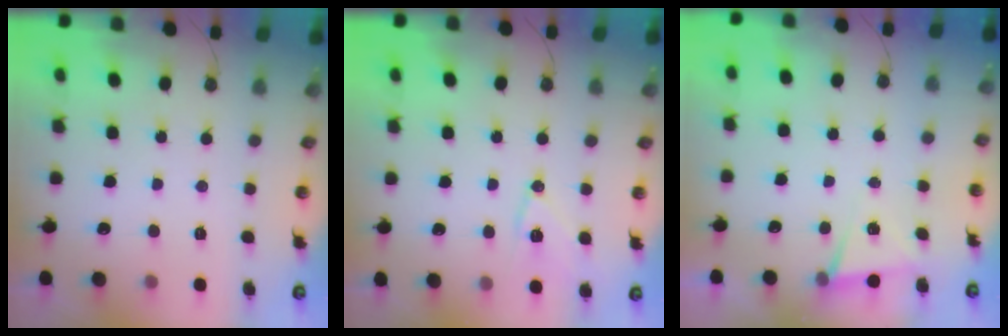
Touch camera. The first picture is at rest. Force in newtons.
{"total": 11.5, "press": 11.5, "slide": 0.2}
{"total": 4.6, "press": 2.7, "slide": 3.8}